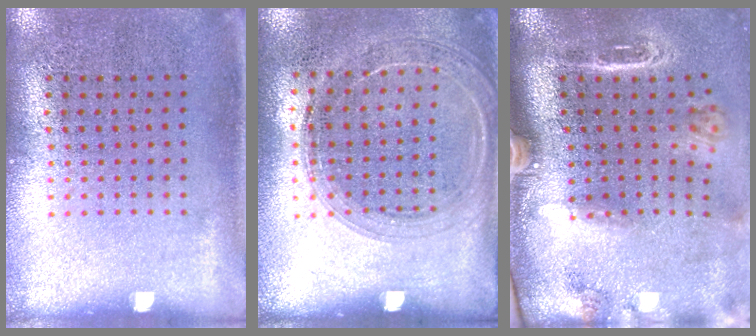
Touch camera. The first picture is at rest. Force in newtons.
{"total": 1.6, "press": 1.5, "slide": 0.2}
{"total": 3.1, "press": 2.0, "slide": 2.3}